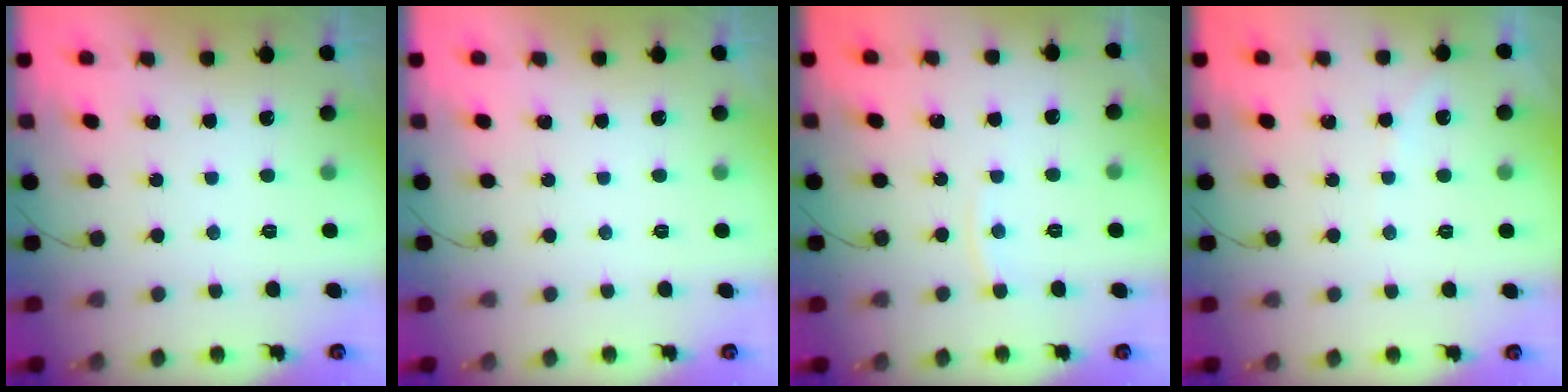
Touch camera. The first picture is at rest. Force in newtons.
{"total": 0.0}
{"total": 3.6, "press": 3.6, "slide": 0.4}
{"total": 2.4, "press": 2.4, "slide": 0.4}